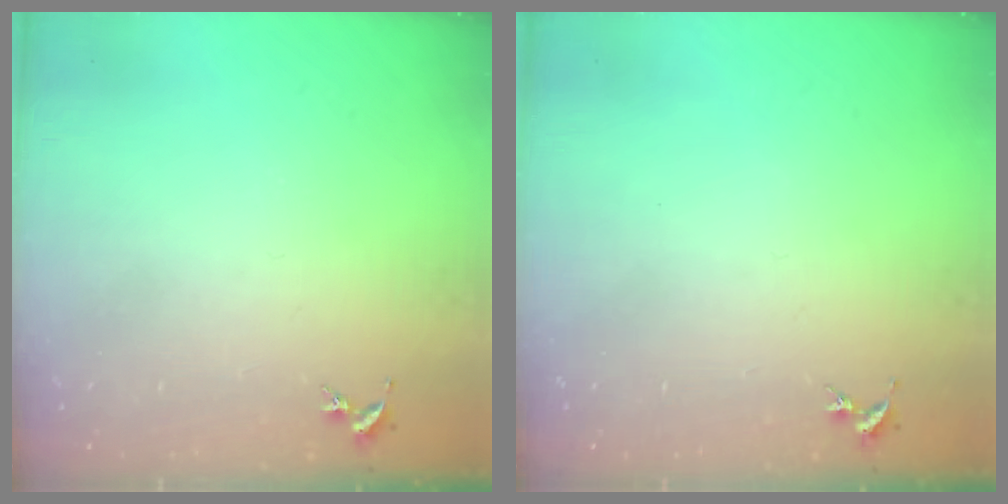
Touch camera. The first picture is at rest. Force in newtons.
{"total": 0.0}